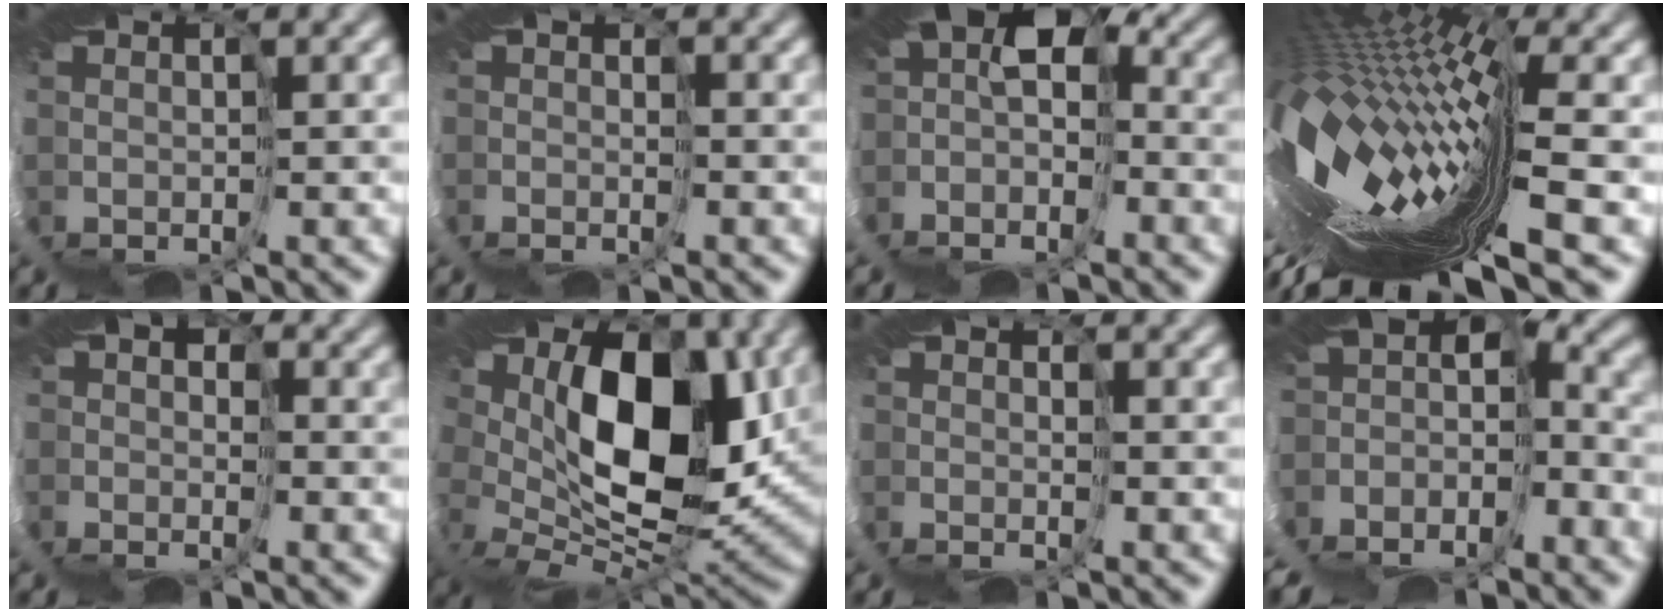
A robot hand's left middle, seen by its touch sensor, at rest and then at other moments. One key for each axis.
{"total": 1.6, "fx": -1.4, "fy": -0.5, "fz": -0.7, "tx": 0.031, "ty": -0.002, "tz": -0.020}
{"total": 5.7, "fx": -1.7, "fy": 4.2, "fz": 3.5, "tx": -0.049, "ty": -0.019, "tz": -0.006}
{"total": 12.6, "fx": -0.6, "fy": 2.5, "fz": 12.4, "tx": -0.209, "ty": -0.046, "tz": 0.000}
{"total": 5.8, "fx": -0.8, "fy": 4.7, "fz": 3.3, "tx": -0.051, "ty": 0.006, "tz": -0.026}
{"total": 9.9, "fx": 3.2, "fy": 5.7, "fz": 7.4, "tx": -0.124, "ty": -0.027, "tz": 0.069}
{"total": 0.8, "fx": -0.6, "fy": 0.5, "fz": 0.1, "tx": 0.017, "ty": 0.004, "tz": -0.010}
{"total": 6.3, "fx": -5.1, "fy": 2.0, "fz": 3.0, "tx": -0.074, "ty": -0.034, "tz": -0.048}